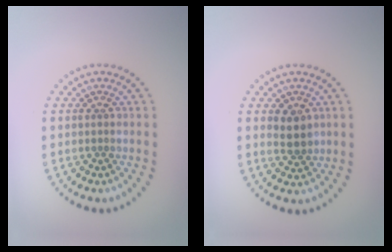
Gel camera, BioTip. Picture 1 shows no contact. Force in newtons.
{"total": 2.4, "press": 2.3, "slide": 0.7}